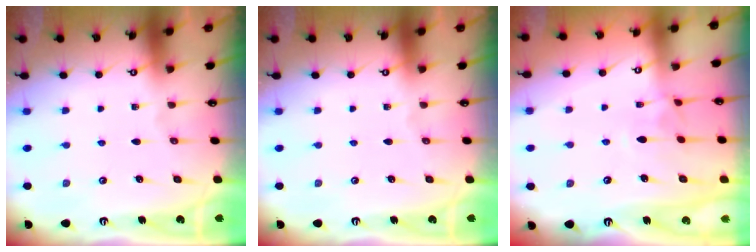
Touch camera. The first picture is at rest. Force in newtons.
{"total": 0.0}
{"total": 1.9, "press": 1.8, "slide": 0.7}